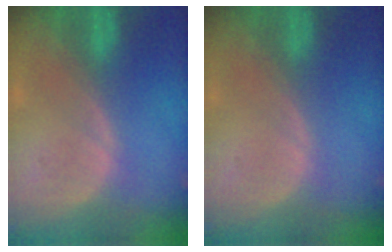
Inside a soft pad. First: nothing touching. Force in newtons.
{"total": 0.0}